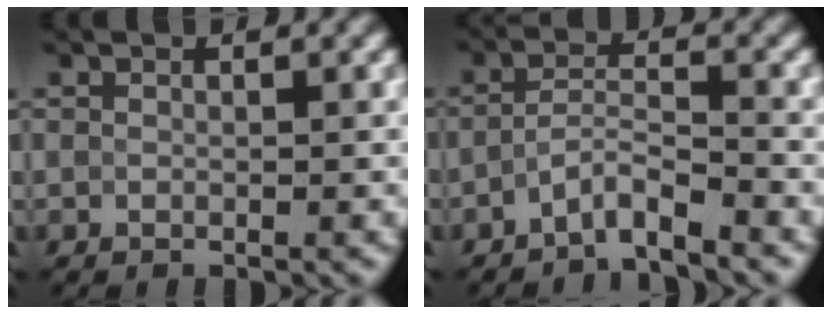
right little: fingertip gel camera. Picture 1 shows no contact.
{"total": 2.9, "force": [-2.3, 0.4, 1.8], "torque": [-0.031, 0.005, -0.050]}